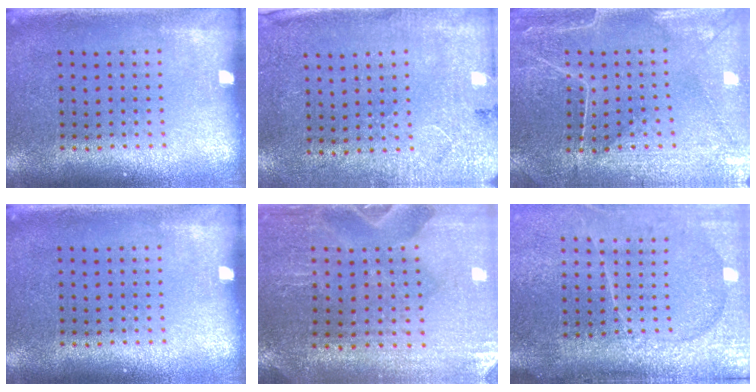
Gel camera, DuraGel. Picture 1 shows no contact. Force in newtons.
{"total": 2.6, "press": 2.2, "slide": 1.5}
{"total": 0.8, "press": 0.7, "slide": 0.4}
{"total": 0.0}
{"total": 0.6, "press": 0.6, "slide": 0.0}
{"total": 4.3, "press": 3.5, "slide": 2.4}